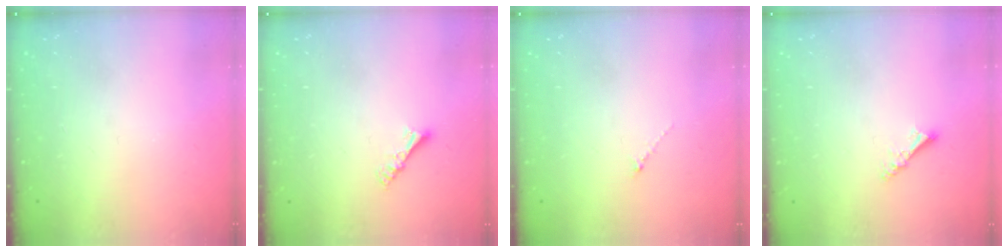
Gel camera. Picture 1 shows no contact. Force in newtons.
{"total": 5.2, "press": 5.1, "slide": 0.5}
{"total": 0.6, "press": 0.5, "slide": 0.3}
{"total": 3.9, "press": 3.9, "slide": 0.3}